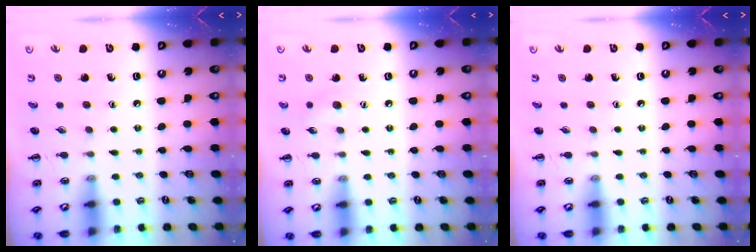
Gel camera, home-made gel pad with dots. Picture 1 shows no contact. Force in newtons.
{"total": 5.7, "press": 5.5, "slide": 1.6}
{"total": 0.0}